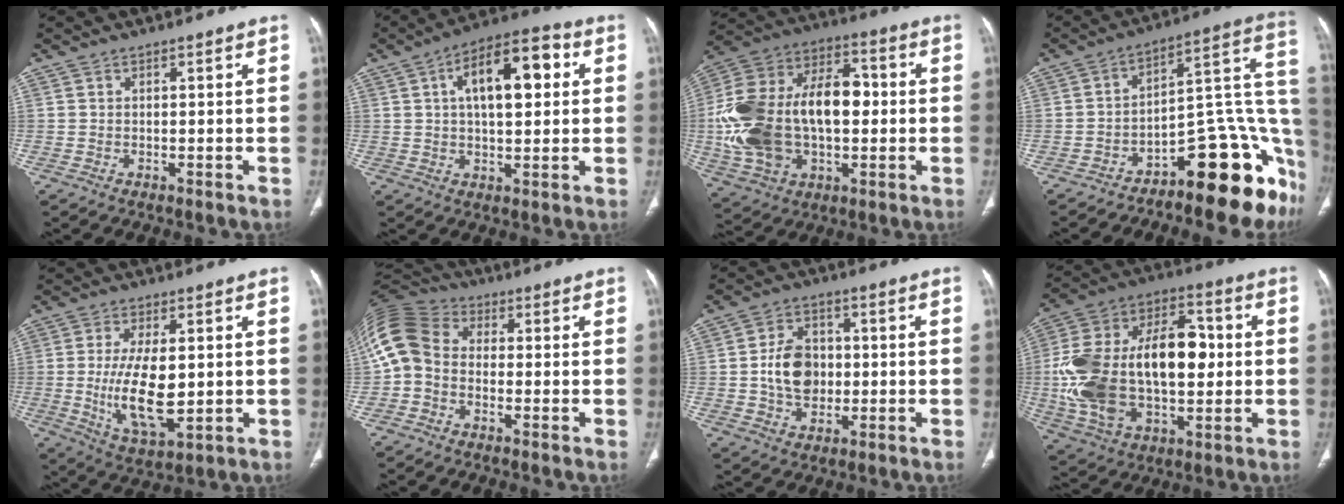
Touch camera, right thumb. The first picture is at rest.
{"total": 14.2, "force": [3.4, 6.6, 12.1], "torque": [-0.169, 0.019, 0.047]}
{"total": 26.0, "force": [-0.6, 16.3, 20.3], "torque": [-0.384, 0.027, 0.001]}
{"total": 21.2, "force": [-11.7, 7.7, 15.8], "torque": [-0.091, 0.123, -0.165]}
{"total": 12.9, "force": [-0.4, 5.9, 11.5], "torque": [-0.202, -0.022, 0.003]}
{"total": 12.4, "force": [-1.1, 9.8, 7.6], "torque": [-0.152, 0.035, -0.034]}
{"total": 9.7, "force": [-0.4, 7.3, 6.3], "torque": [-0.086, 0.011, -0.007]}
{"total": 27.3, "force": [0.0, 15.8, 22.2], "torque": [-0.414, 0.024, 0.010]}